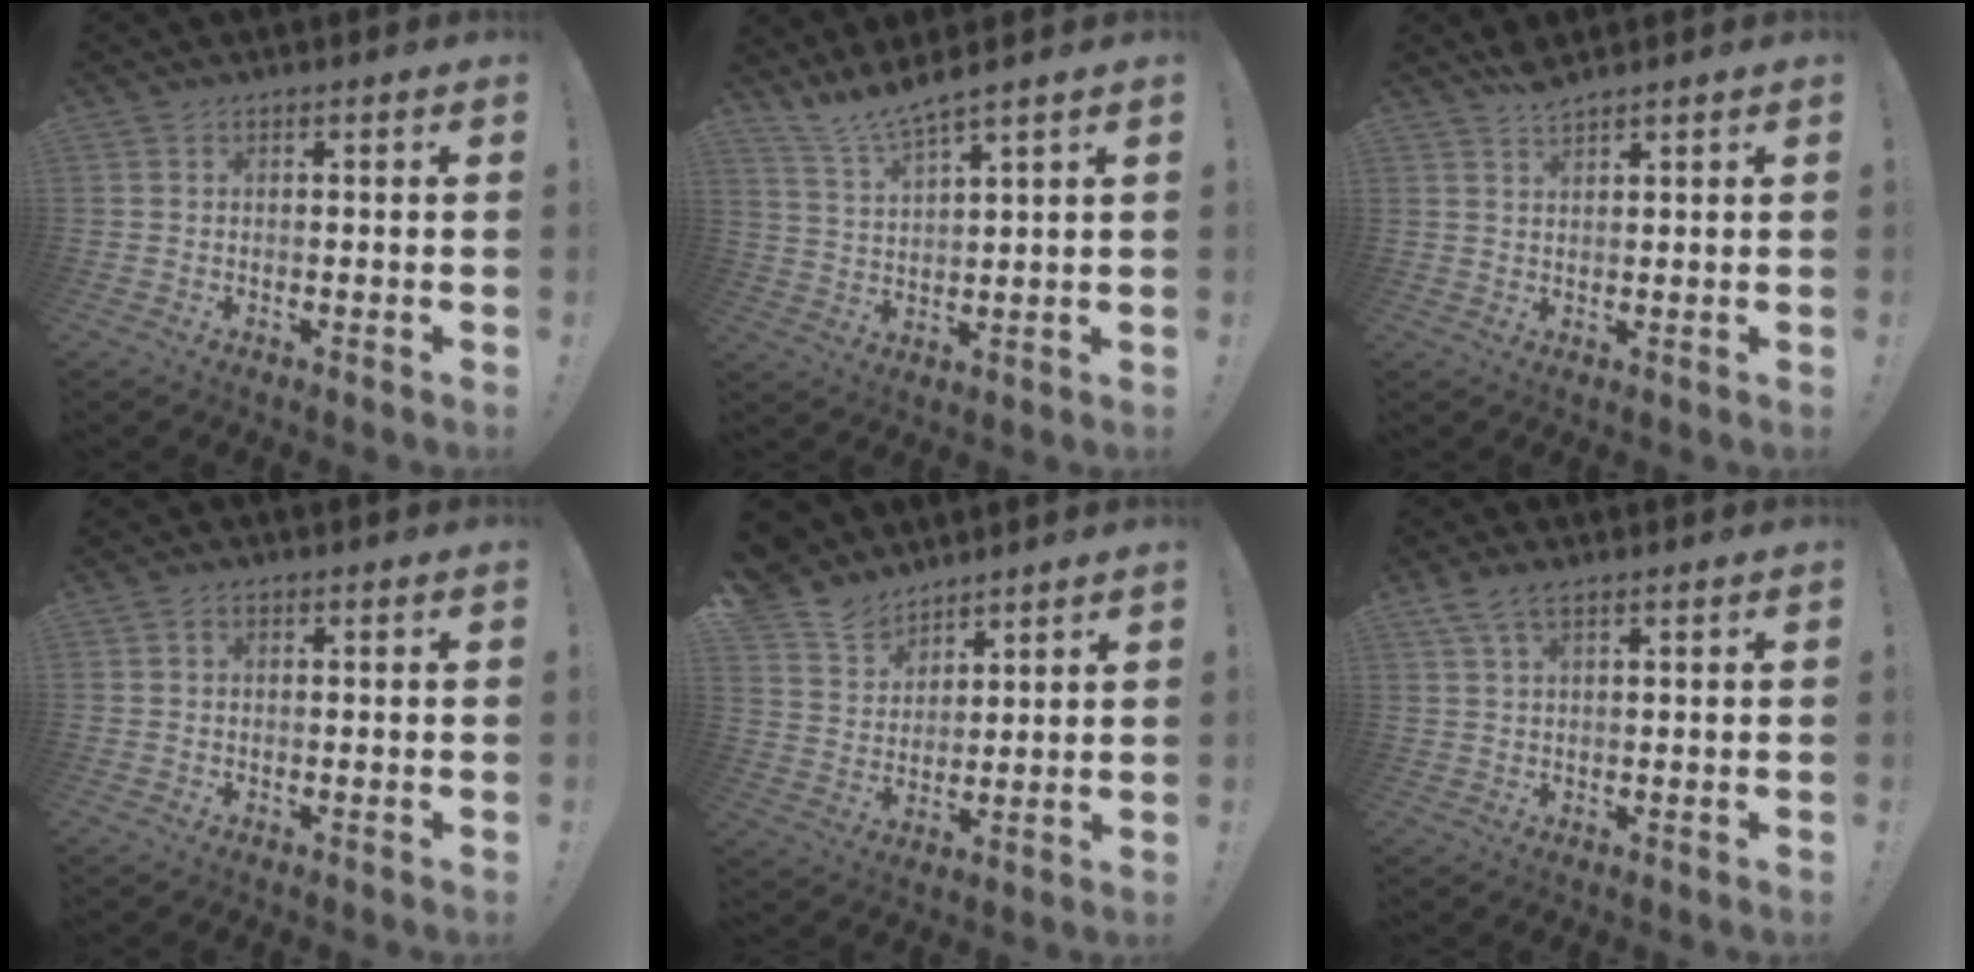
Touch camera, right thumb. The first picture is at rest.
{"total": 7.0, "force": [6.5, -0.3, 2.7], "torque": [-0.066, -0.040, 0.117]}
{"total": 3.3, "force": [2.9, 0.6, 1.4], "torque": [-0.017, -0.020, 0.050]}
{"total": 0.9, "force": [0.0, 0.7, 0.7], "torque": [-0.009, 0.002, -0.001]}
{"total": 11.0, "force": [8.7, 6.2, 2.3], "torque": [-0.059, -0.063, 0.173]}
{"total": 4.9, "force": [2.9, 1.8, 3.4], "torque": [-0.073, -0.003, 0.057]}